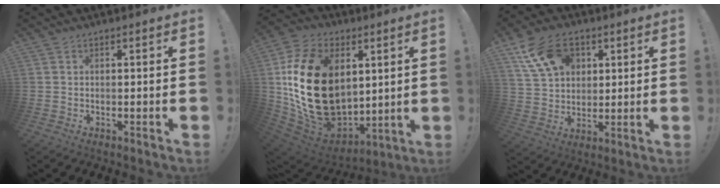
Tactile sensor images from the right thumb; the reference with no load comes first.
{"total": 29.8, "force": [3.9, 20.7, 21.1], "torque": [-0.415, -0.024, 0.093]}
{"total": 15.1, "force": [6.7, 10.9, 8.0], "torque": [-0.131, -0.019, 0.136]}